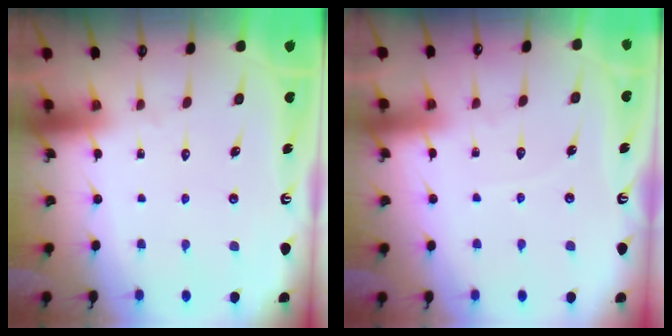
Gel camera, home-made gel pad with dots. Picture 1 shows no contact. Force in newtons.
{"total": 2.7, "press": 2.6, "slide": 0.4}